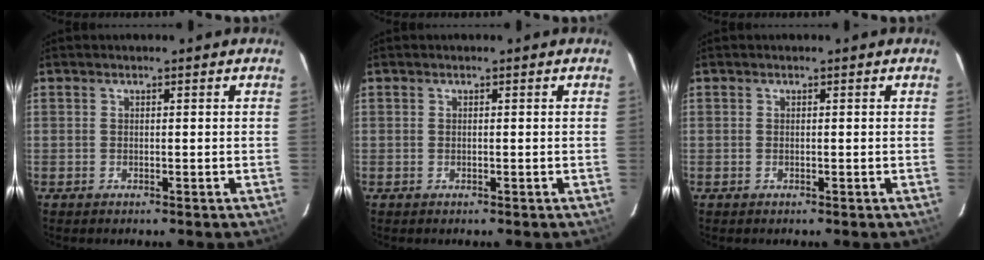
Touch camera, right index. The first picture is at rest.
{"total": 0.0}
{"total": 0.0}